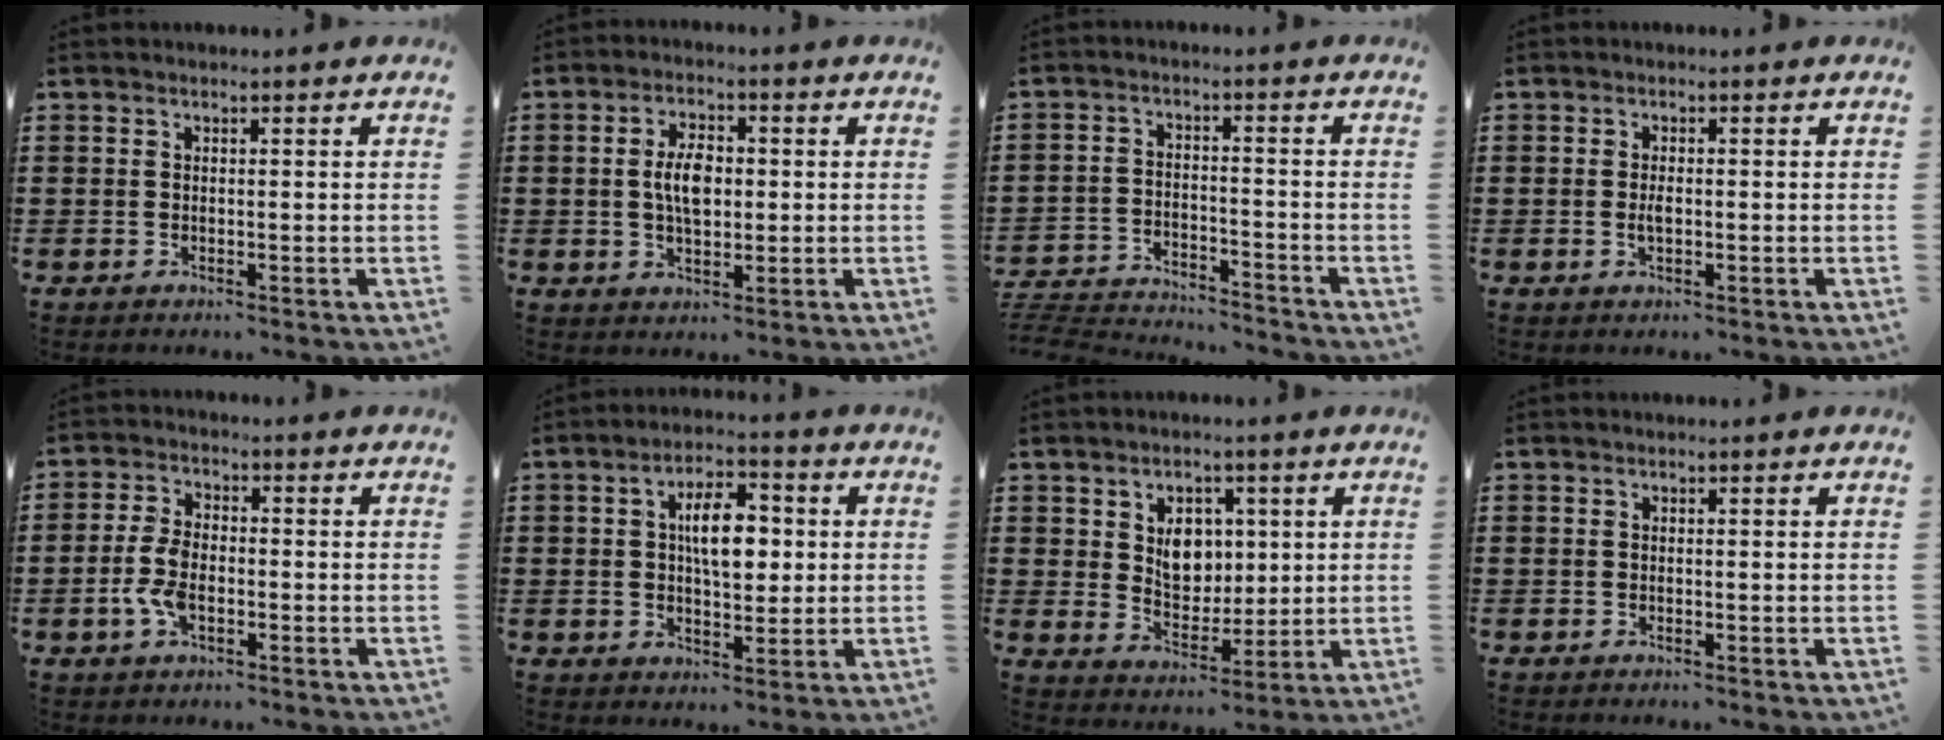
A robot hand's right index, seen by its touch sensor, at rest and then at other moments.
{"total": 5.5, "force": [0.2, 2.8, 4.7], "torque": [-0.093, 0.005, -0.003]}
{"total": 4.1, "force": [-4.1, 0.3, 0.4], "torque": [-0.027, -0.005, -0.091]}
{"total": 1.8, "force": [-0.2, 0.8, 1.6], "torque": [-0.030, 0.002, -0.004]}
{"total": 5.3, "force": [-1.5, 2.9, 4.2], "torque": [-0.109, -0.003, -0.036]}
{"total": 7.6, "force": [1.1, 3.9, 6.4], "torque": [-0.108, 0.007, 0.009]}
{"total": 6.2, "force": [1.8, 4.8, 3.4], "torque": [-0.061, 0.006, 0.027]}
{"total": 0.0}